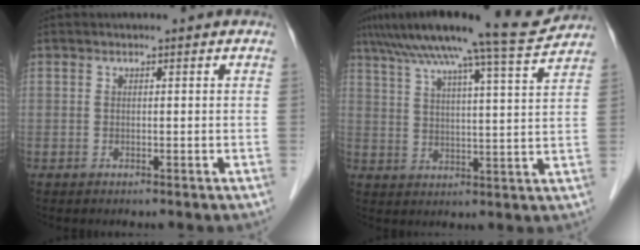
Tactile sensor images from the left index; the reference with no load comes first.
{"total": 16.7, "force": [14.5, -1.2, 8.1], "torque": [-0.136, -0.003, 0.206]}